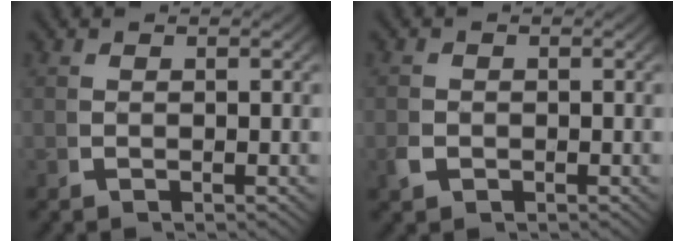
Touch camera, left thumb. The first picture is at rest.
{"total": 1.3, "force": [-0.5, 1.0, 0.5], "torque": [-0.017, -0.005, -0.009]}